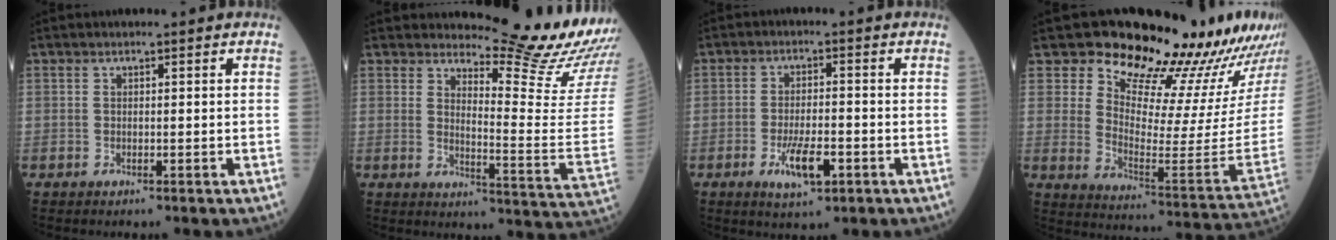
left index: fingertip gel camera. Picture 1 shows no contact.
{"total": 17.4, "force": [16.7, -0.4, 5.1], "torque": [-0.077, -0.147, 0.192]}
{"total": 5.9, "force": [-2.6, 1.7, 5.1], "torque": [-0.099, -0.005, -0.036]}
{"total": 21.8, "force": [19.8, 2.7, 8.8], "torque": [-0.135, -0.121, 0.255]}